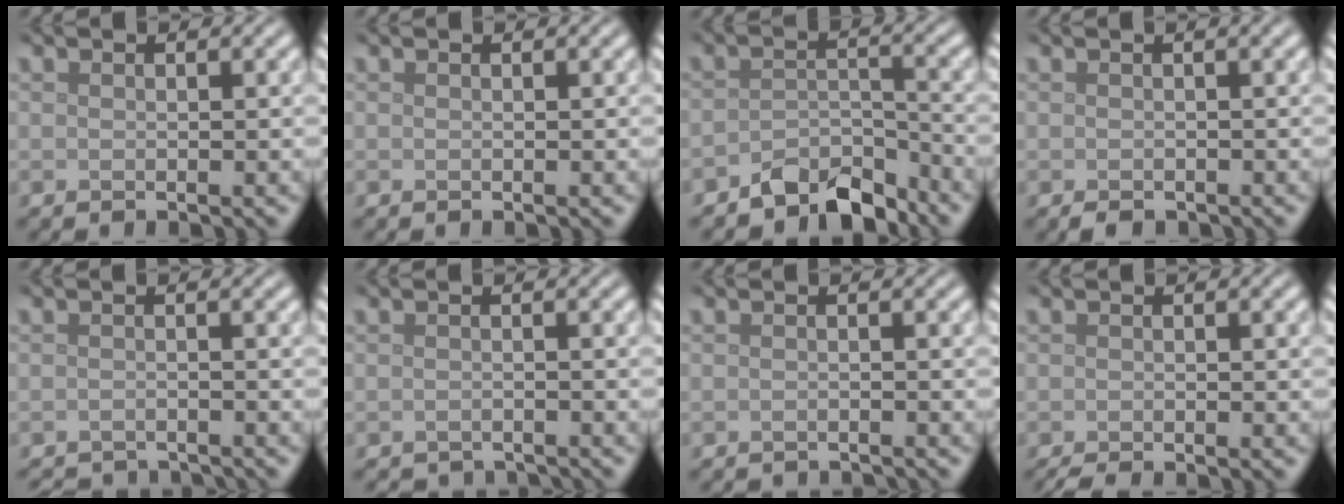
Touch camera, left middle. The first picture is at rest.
{"total": 0.0}
{"total": 4.5, "force": [-3.7, 1.8, 1.7], "torque": [-0.025, 0.002, -0.069]}
{"total": 1.3, "force": [-0.8, 0.6, 0.9], "torque": [-0.017, -0.006, -0.011]}
{"total": 3.7, "force": [-3.7, 0.4, 0.6], "torque": [-0.012, -0.003, -0.056]}
{"total": 2.4, "force": [-2.4, 0.1, 0.1], "torque": [0.003, -0.008, -0.033]}
{"total": 2.4, "force": [-2.3, 0.2, 0.5], "torque": [0.000, -0.010, -0.034]}
{"total": 1.9, "force": [-1.7, 0.2, 0.9], "torque": [-0.014, -0.003, -0.030]}